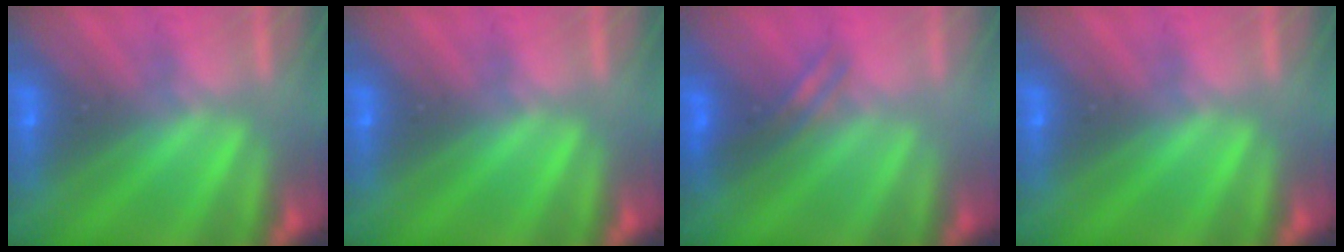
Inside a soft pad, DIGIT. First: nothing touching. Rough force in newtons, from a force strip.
{"total": 0.0}
{"total": 2.6}
{"total": 0.0}